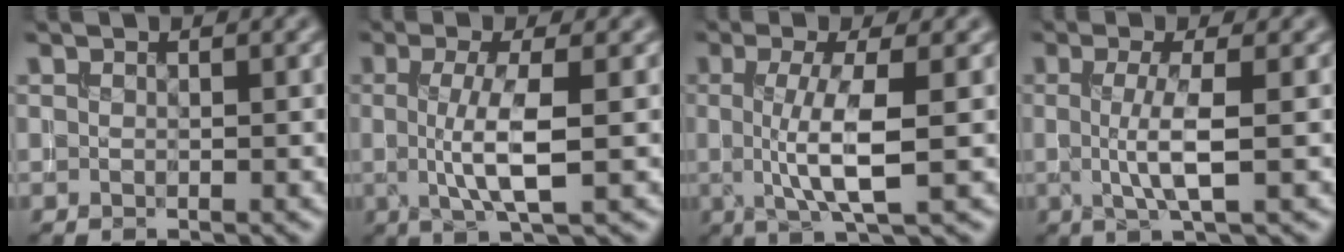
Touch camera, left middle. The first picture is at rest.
{"total": 4.8, "force": [-0.2, 1.1, 4.7], "torque": [-0.090, -0.001, -0.003]}
{"total": 5.3, "force": [-0.2, 1.2, 5.2], "torque": [-0.098, -0.001, -0.004]}
{"total": 3.7, "force": [-0.2, 0.7, 3.6], "torque": [-0.069, -0.003, -0.003]}